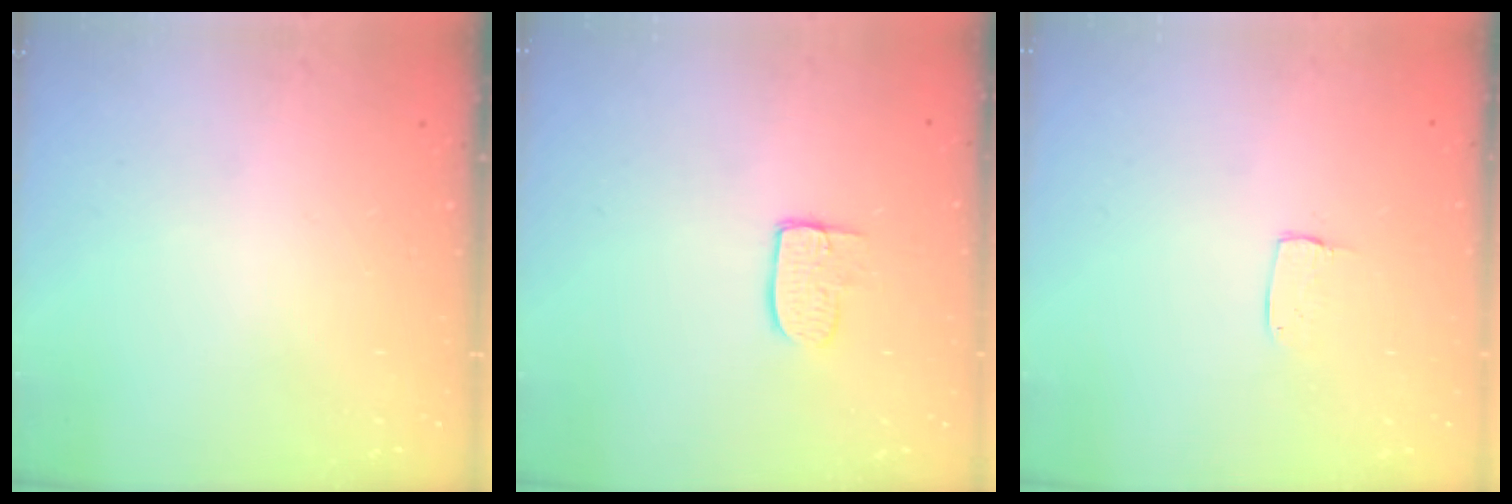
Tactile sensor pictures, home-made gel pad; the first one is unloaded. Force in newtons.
{"total": 6.7, "press": 6.7, "slide": 0.4}
{"total": 4.1, "press": 4.0, "slide": 0.2}